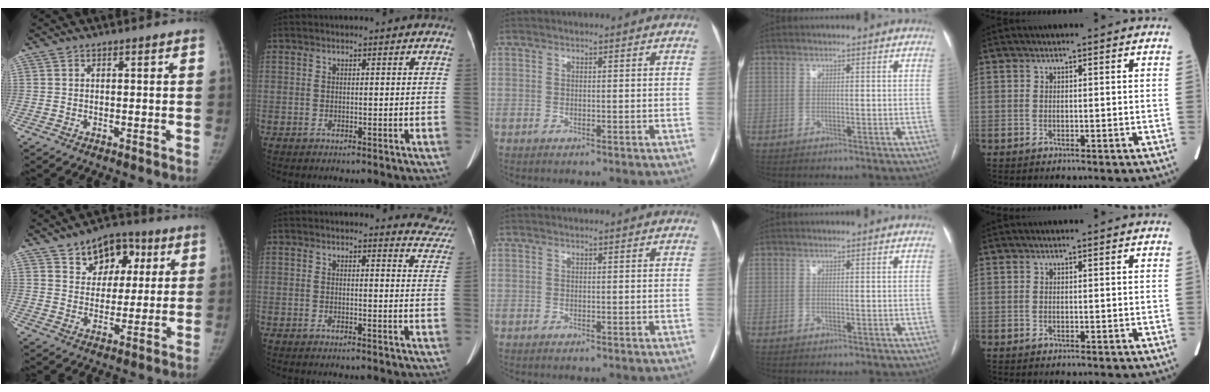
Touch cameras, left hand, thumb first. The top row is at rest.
{"thumb": {"total": 11.5, "force": [5.5, 8.4, 5.6], "torque": [-0.036, -0.011, 0.086]}, "index": {"total": 6.7, "force": [6.6, 1.2, -0.1], "torque": [0.029, -0.053, 0.036]}}